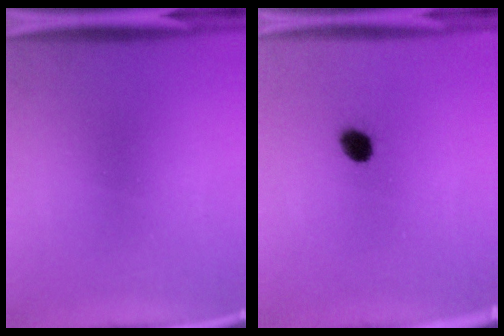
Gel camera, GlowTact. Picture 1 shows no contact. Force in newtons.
{"total": 3.6}